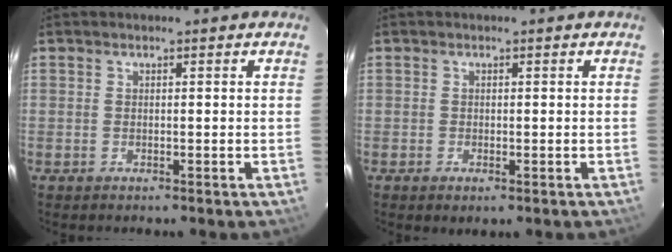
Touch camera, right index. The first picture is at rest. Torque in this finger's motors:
{"motor_torque": [0.62, -0.62, 0.21, 0.05]}